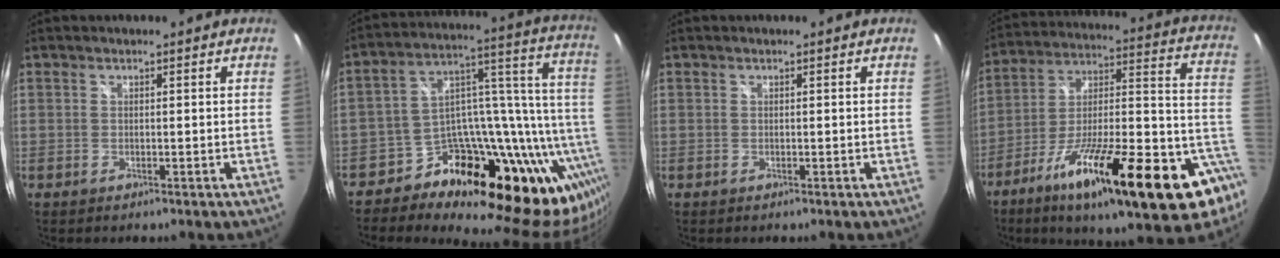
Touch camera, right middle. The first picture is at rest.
{"total": 22.5, "force": [-8.8, 13.7, 15.6], "torque": [-0.176, 0.046, -0.136]}
{"total": 0.0}
{"total": 29.5, "force": [-14.1, 6.2, 25.1], "torque": [-0.353, -0.025, -0.222]}